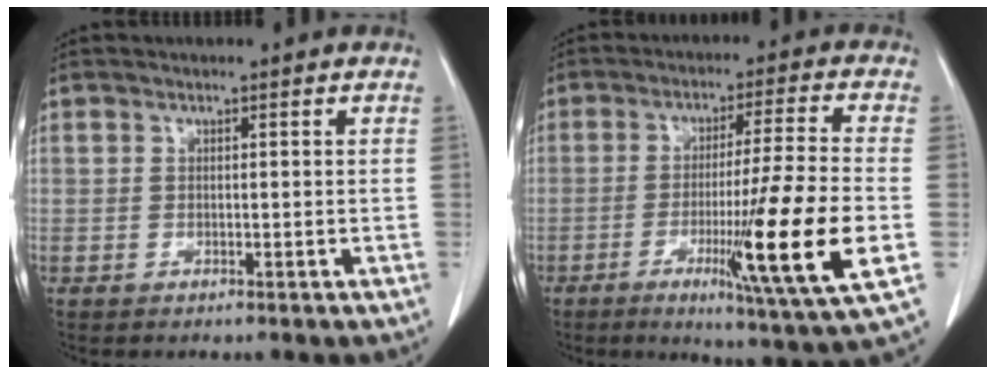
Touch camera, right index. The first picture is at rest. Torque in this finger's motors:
{"motor_torque": [2.14, 0.00, 1.04, 0.21]}